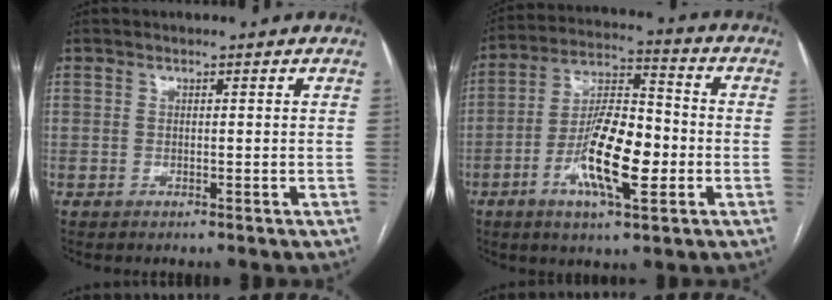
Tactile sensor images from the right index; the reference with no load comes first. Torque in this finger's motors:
{"motor_torque": [0.67, -0.06, 0.40, 0.21]}